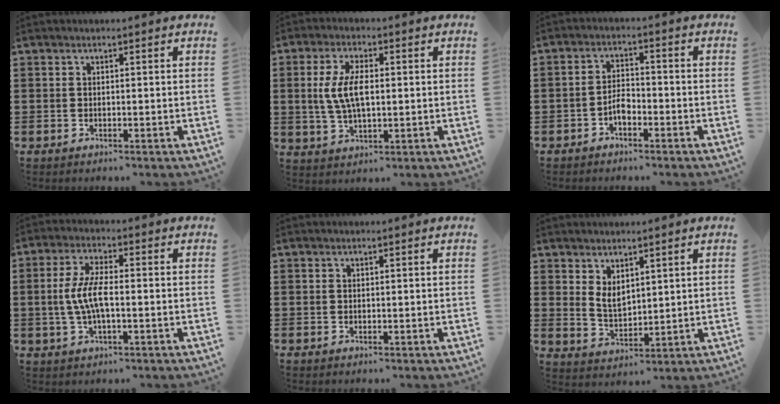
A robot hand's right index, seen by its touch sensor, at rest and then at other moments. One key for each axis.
{"total": 6.8, "fx": 0.5, "fy": 2.8, "fz": 6.1, "tx": -0.139, "ty": 0.003, "tz": 0.001}
{"total": 3.1, "fx": -1.7, "fy": 1.5, "fz": 2.1, "tx": -0.048, "ty": 0.002, "tz": -0.036}
{"total": 5.9, "fx": -0.7, "fy": 1.8, "fz": 5.5, "tx": -0.125, "ty": -0.004, "tz": -0.022}
{"total": 0.0}
{"total": 3.8, "fx": 2.5, "fy": 2.0, "fz": 2.0, "tx": -0.044, "ty": 0.000, "tz": 0.047}